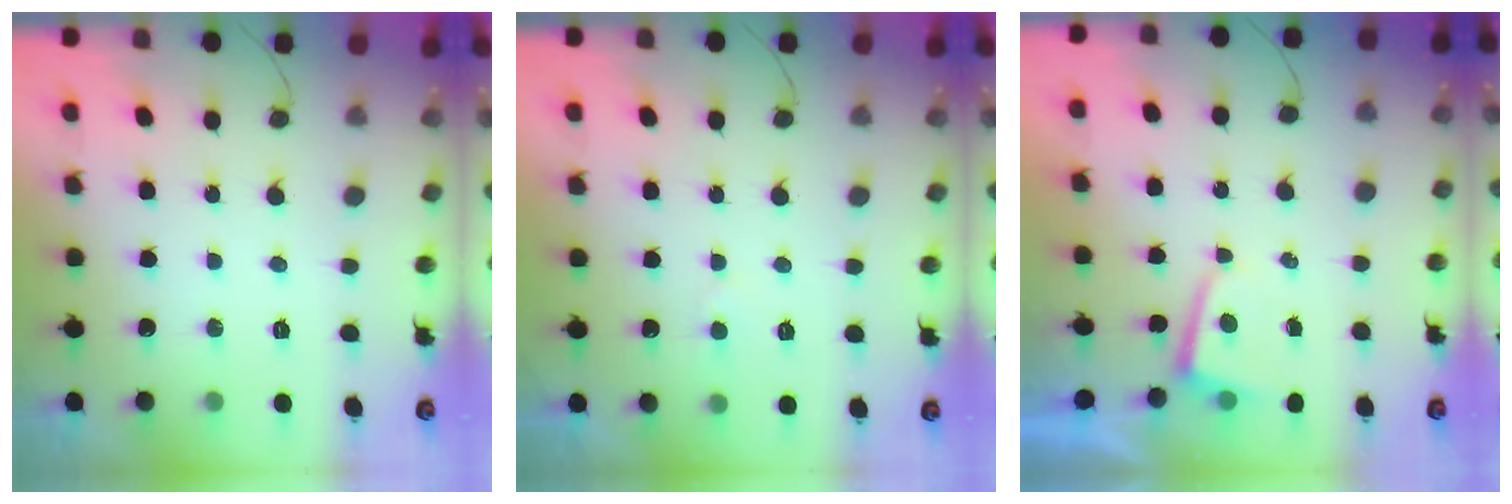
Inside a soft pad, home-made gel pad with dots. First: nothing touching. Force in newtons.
{"total": 2.6, "press": 2.6, "slide": 0.4}
{"total": 1.2, "press": 1.2, "slide": 0.2}